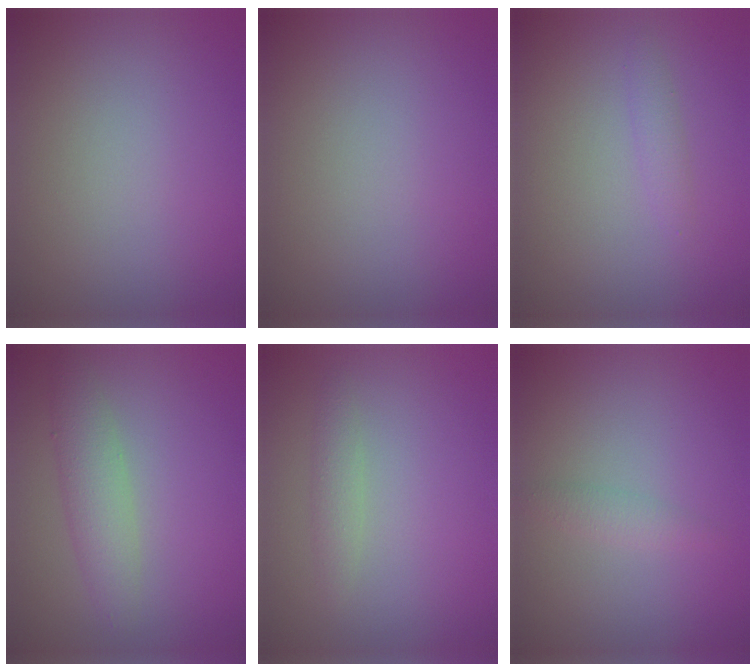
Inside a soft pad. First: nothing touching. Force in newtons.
{"total": 0.0}
{"total": 1.0, "press": 1.0, "slide": 0.0}
{"total": 2.9, "press": 2.9, "slide": 0.1}
{"total": 1.3, "press": 1.3, "slide": 0.0}
{"total": 1.2, "press": 1.2, "slide": 0.0}